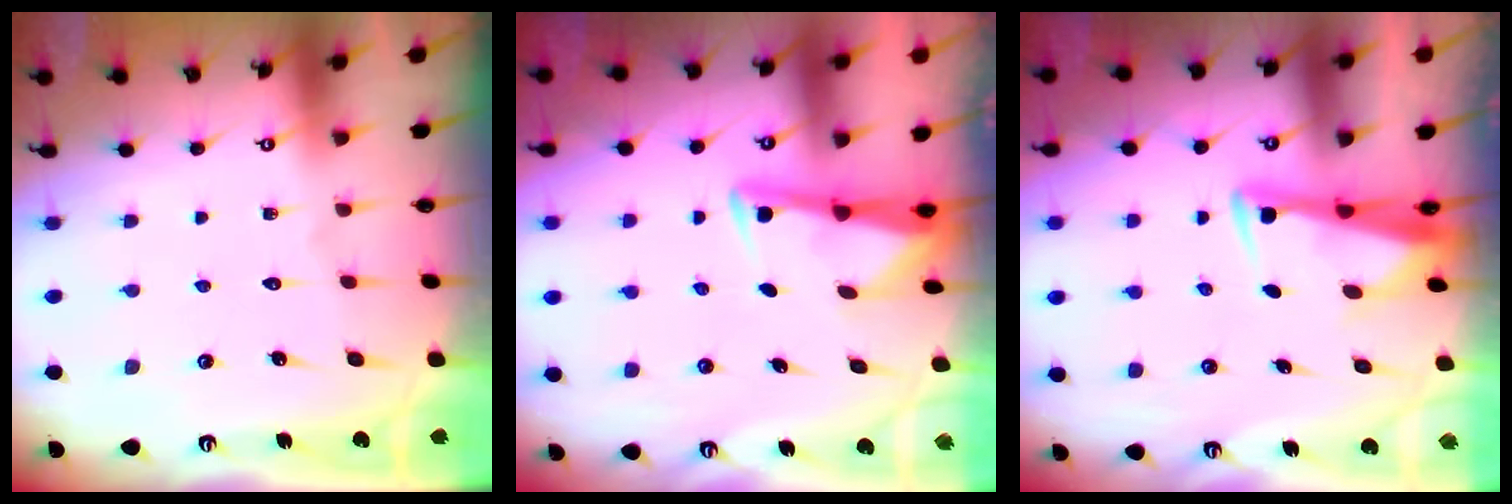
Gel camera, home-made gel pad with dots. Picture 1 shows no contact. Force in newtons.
{"total": 3.0, "press": 3.0, "slide": 0.3}
{"total": 3.6, "press": 3.5, "slide": 0.9}